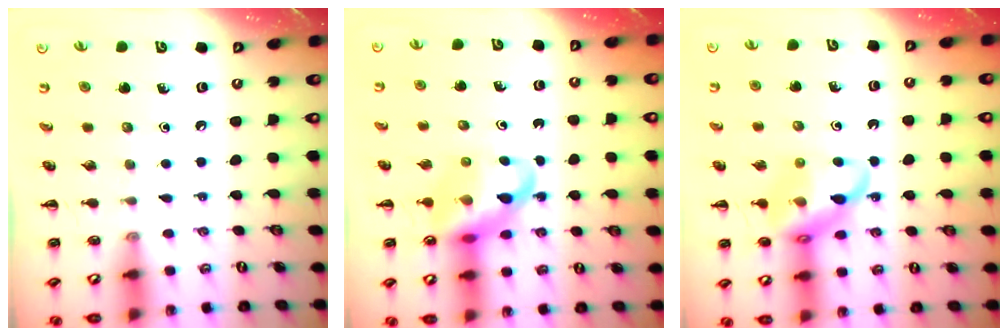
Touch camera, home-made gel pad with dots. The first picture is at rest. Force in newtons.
{"total": 11.9, "press": 11.5, "slide": 3.3}
{"total": 16.0, "press": 15.7, "slide": 2.8}